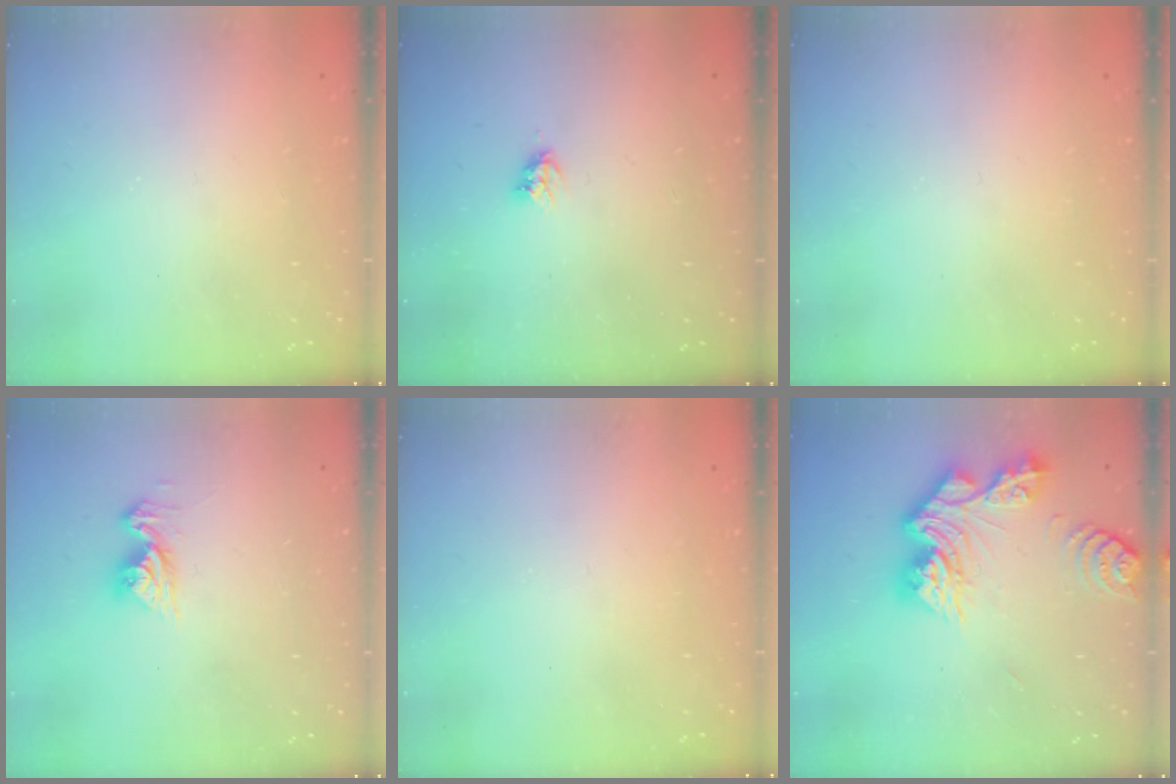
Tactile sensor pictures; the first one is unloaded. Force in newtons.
{"total": 3.5, "press": 3.5, "slide": 0.4}
{"total": 0.0}
{"total": 9.6, "press": 9.6, "slide": 1.0}
{"total": 0.0}
{"total": 14.3, "press": 14.2, "slide": 1.5}